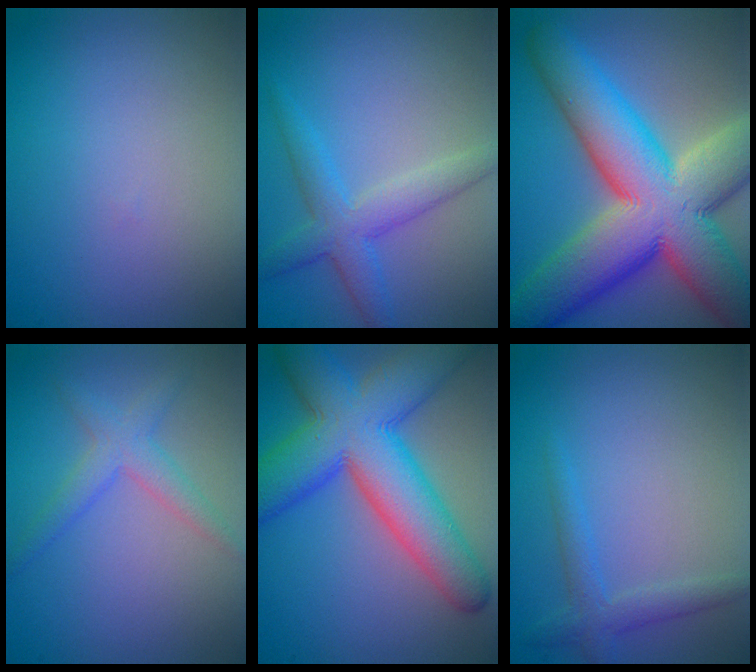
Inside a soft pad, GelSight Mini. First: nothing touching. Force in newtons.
{"total": 3.8, "press": 3.8, "slide": 0.2}
{"total": 15.8, "press": 15.7, "slide": 1.0}
{"total": 2.6, "press": 2.6, "slide": 0.1}
{"total": 11.8, "press": 11.8, "slide": 0.6}
{"total": 2.1, "press": 2.1, "slide": 0.1}